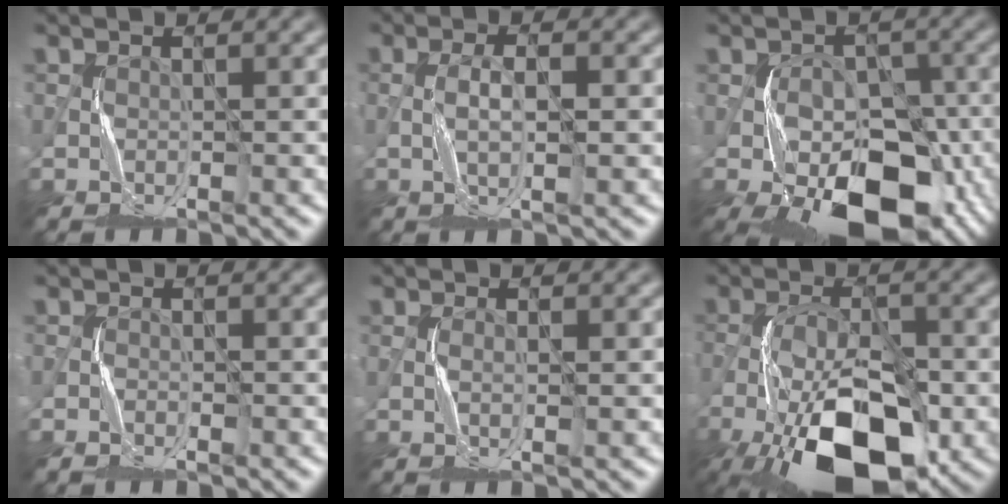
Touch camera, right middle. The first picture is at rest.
{"total": 2.2, "force": [0.1, 0.5, 2.1], "torque": [-0.037, -0.002, 0.004]}
{"total": 14.4, "force": [-7.8, 7.6, 9.4], "torque": [-0.121, -0.017, -0.115]}
{"total": 0.7, "force": [-0.4, -0.1, -0.6], "torque": [0.017, -0.004, -0.007]}
{"total": 0.6, "force": [0.3, -0.2, 0.5], "torque": [-0.005, -0.005, 0.006]}
{"total": 13.7, "force": [-7.2, 5.5, 10.2], "torque": [-0.196, -0.015, -0.129]}